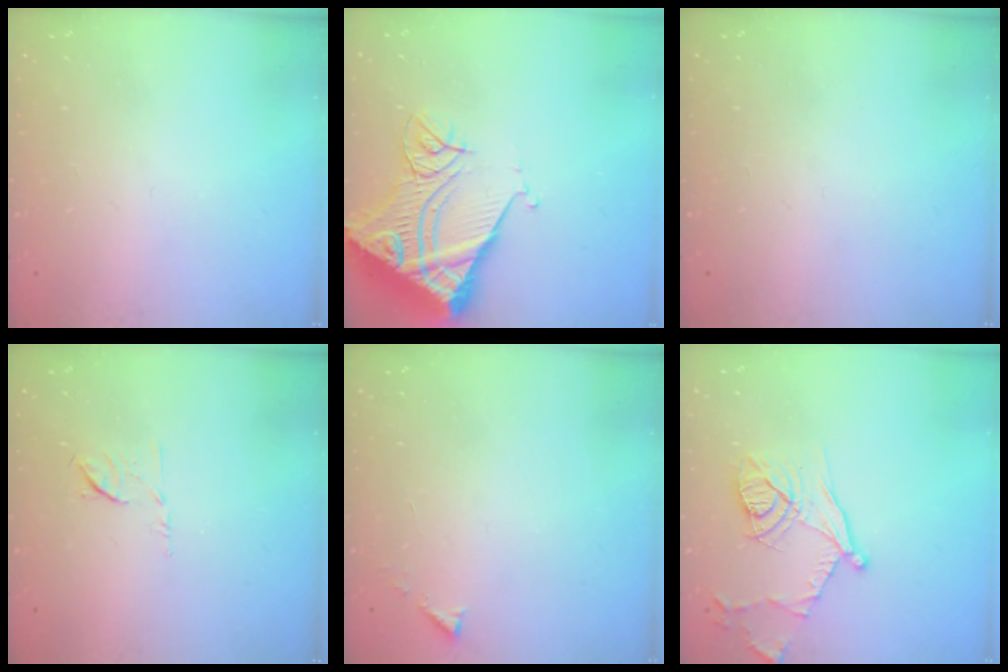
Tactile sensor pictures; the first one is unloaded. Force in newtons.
{"total": 17.3, "press": 17.2, "slide": 2.1}
{"total": 0.0}
{"total": 6.1, "press": 6.0, "slide": 1.1}
{"total": 2.9, "press": 2.9, "slide": 0.4}
{"total": 13.8, "press": 13.7, "slide": 1.8}